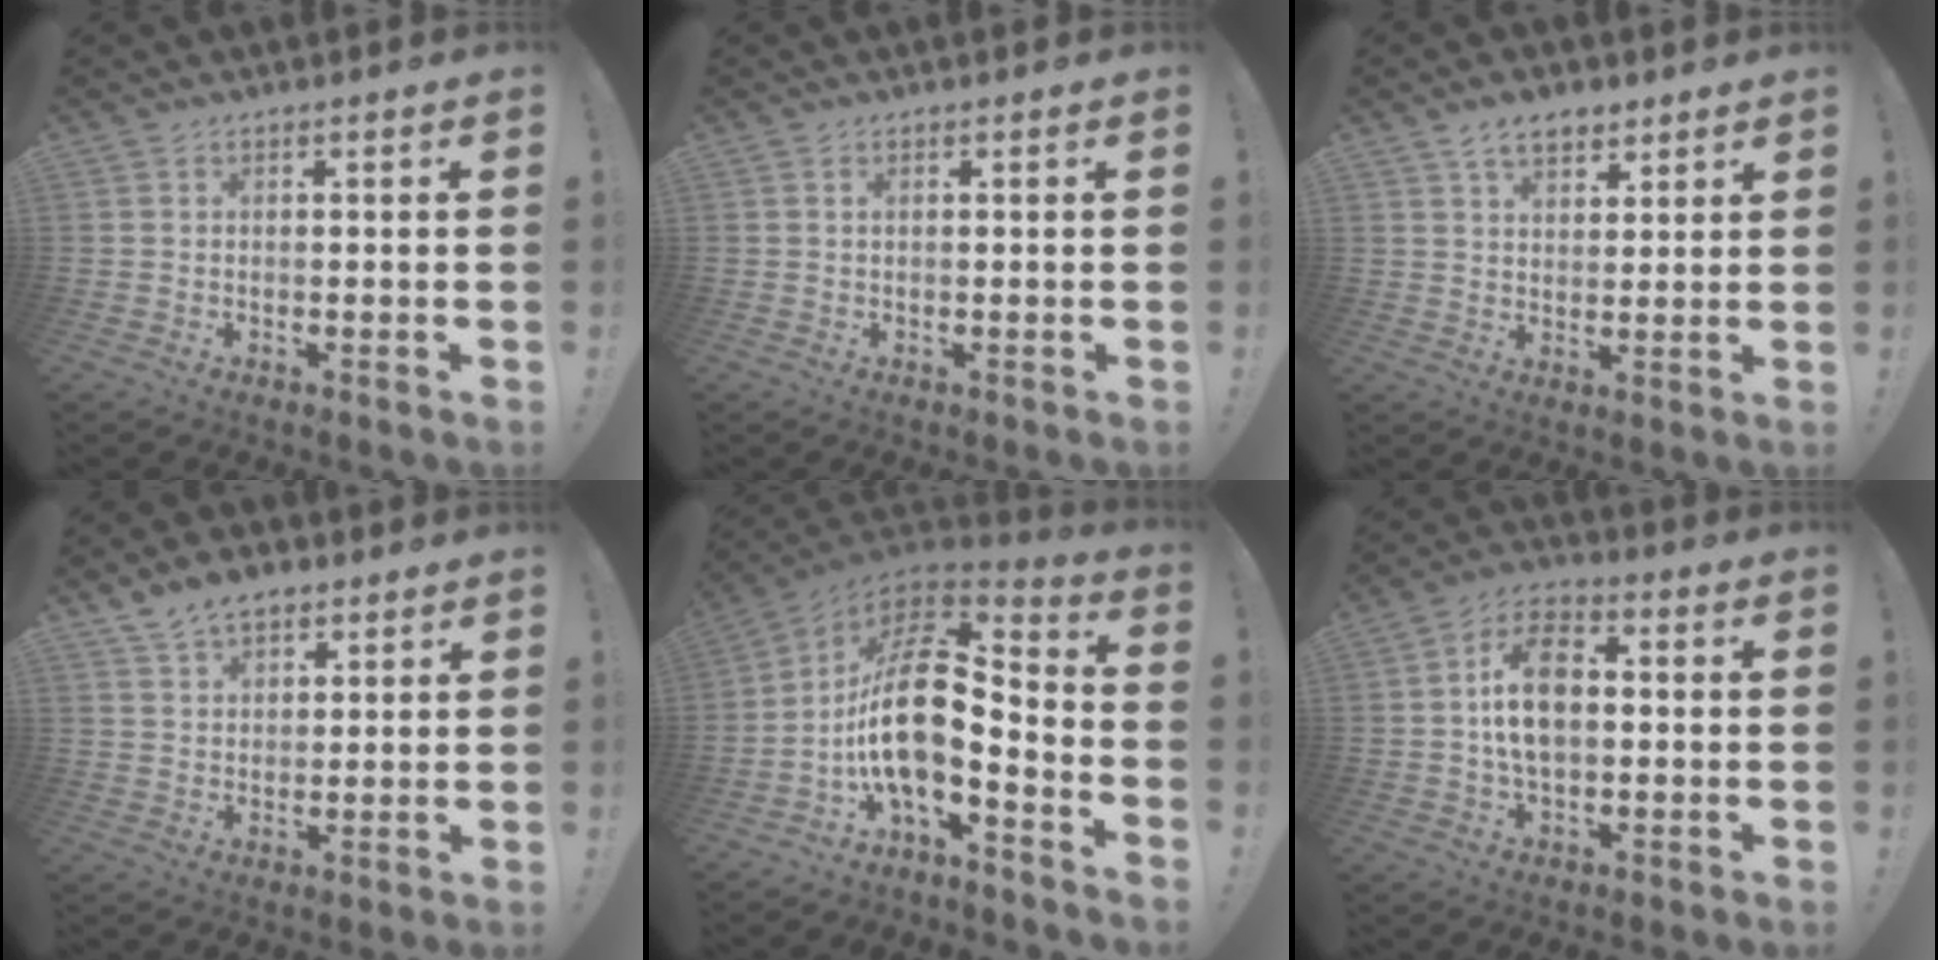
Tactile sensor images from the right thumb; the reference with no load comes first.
{"total": 0.5, "force": [0.2, 0.2, 0.5], "torque": [-0.016, 0.005, 0.005]}
{"total": 7.1, "force": [4.9, 4.0, 3.3], "torque": [-0.051, -0.018, 0.090]}
{"total": 7.6, "force": [5.6, 4.3, 3.0], "torque": [-0.046, -0.024, 0.104]}
{"total": 17.5, "force": [-1.8, 6.9, 16.0], "torque": [-0.309, 0.004, -0.035]}
{"total": 12.4, "force": [0.3, 7.6, 9.8], "torque": [-0.160, 0.006, 0.004]}